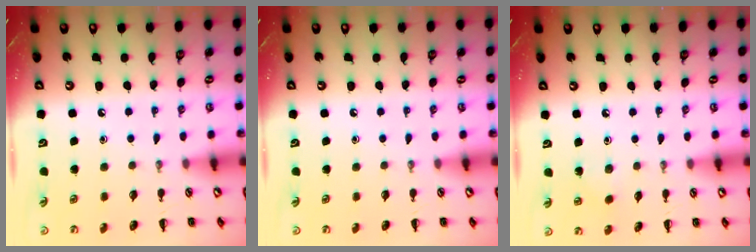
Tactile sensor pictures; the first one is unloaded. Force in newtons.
{"total": 0.0}
{"total": 2.8, "press": 2.7, "slide": 0.8}